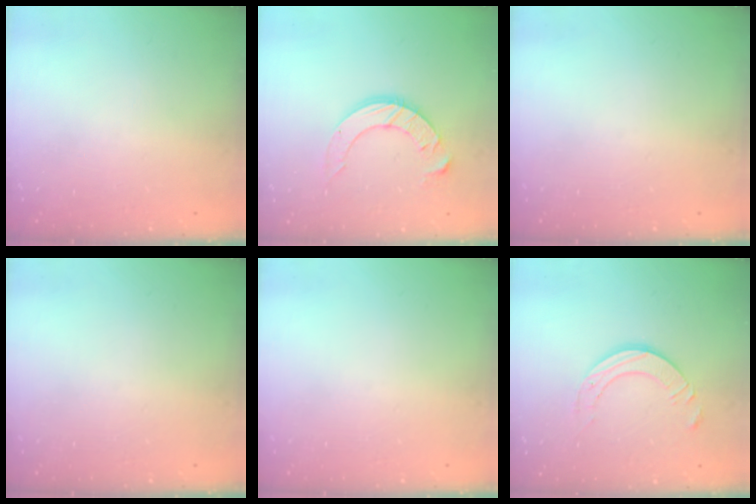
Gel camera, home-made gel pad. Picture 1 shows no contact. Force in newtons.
{"total": 10.2, "press": 10.2, "slide": 1.0}
{"total": 0.0}
{"total": 0.0}
{"total": 0.0}
{"total": 8.8, "press": 8.7, "slide": 0.9}